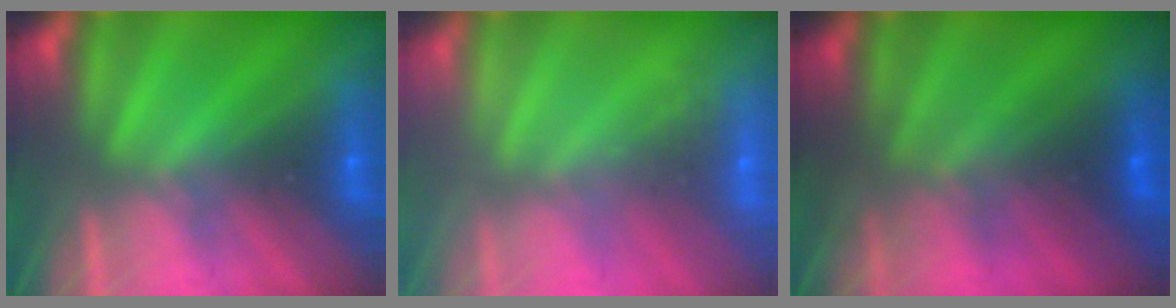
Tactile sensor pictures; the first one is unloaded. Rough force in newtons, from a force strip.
{"total": 2.6}
{"total": 7.5}